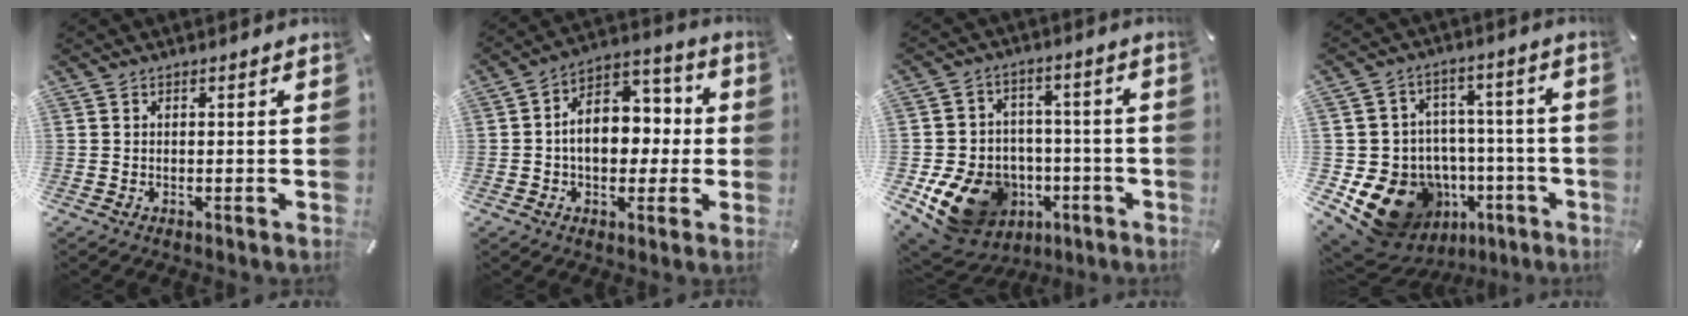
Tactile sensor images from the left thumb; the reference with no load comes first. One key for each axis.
{"total": 11.9, "fx": -0.9, "fy": 8.8, "fz": 8.0, "tx": -0.121, "ty": 0.002, "tz": -0.017}
{"total": 16.2, "fx": -5.7, "fy": 13.2, "fz": 7.5, "tx": -0.134, "ty": 0.027, "tz": -0.081}
{"total": 16.6, "fx": -7.3, "fy": 13.2, "fz": 6.9, "tx": -0.120, "ty": 0.041, "tz": -0.099}